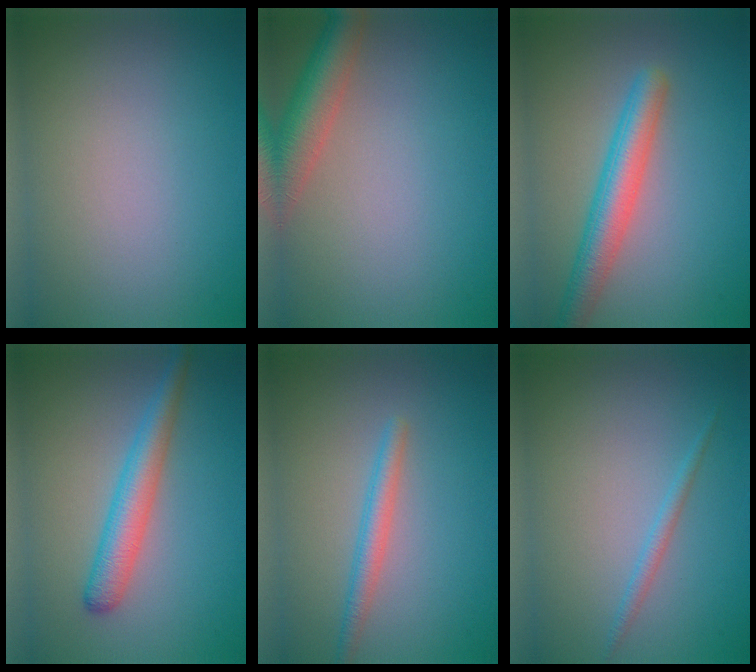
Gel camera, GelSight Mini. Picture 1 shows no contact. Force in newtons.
{"total": 5.2, "press": 5.2, "slide": 0.3}
{"total": 4.5, "press": 4.5, "slide": 0.2}
{"total": 3.7, "press": 3.7, "slide": 0.1}
{"total": 2.1, "press": 2.1, "slide": 0.1}
{"total": 1.1, "press": 1.1, "slide": 0.1}